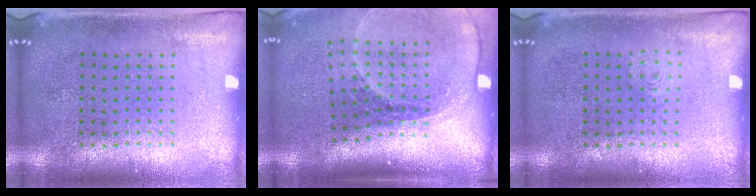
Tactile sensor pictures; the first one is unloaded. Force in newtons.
{"total": 1.8, "press": 1.6, "slide": 0.7}
{"total": 0.8, "press": 0.8, "slide": 0.2}